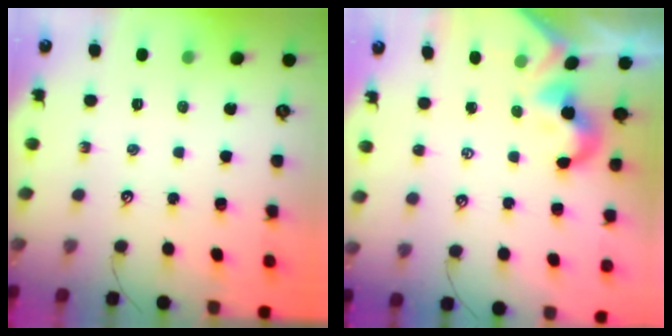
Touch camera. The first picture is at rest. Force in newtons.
{"total": 2.1, "press": 2.0, "slide": 0.5}